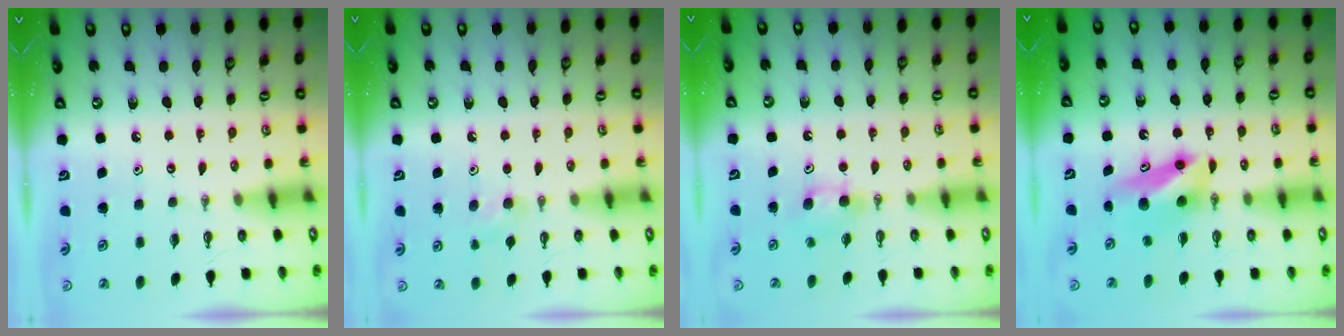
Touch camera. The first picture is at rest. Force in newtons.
{"total": 5.1, "press": 5.1, "slide": 0.7}
{"total": 4.4, "press": 4.4, "slide": 0.7}
{"total": 8.1, "press": 7.6, "slide": 2.9}